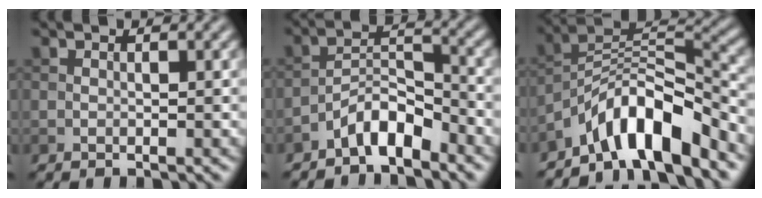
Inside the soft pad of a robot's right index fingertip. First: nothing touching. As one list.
[{"total": 4.4, "force": [-3.3, 1.4, 2.4], "torque": [-0.038, 0.015, -0.067]}, {"total": 8.3, "force": [-6.0, 2.2, 5.3], "torque": [-0.076, 0.009, -0.114]}]